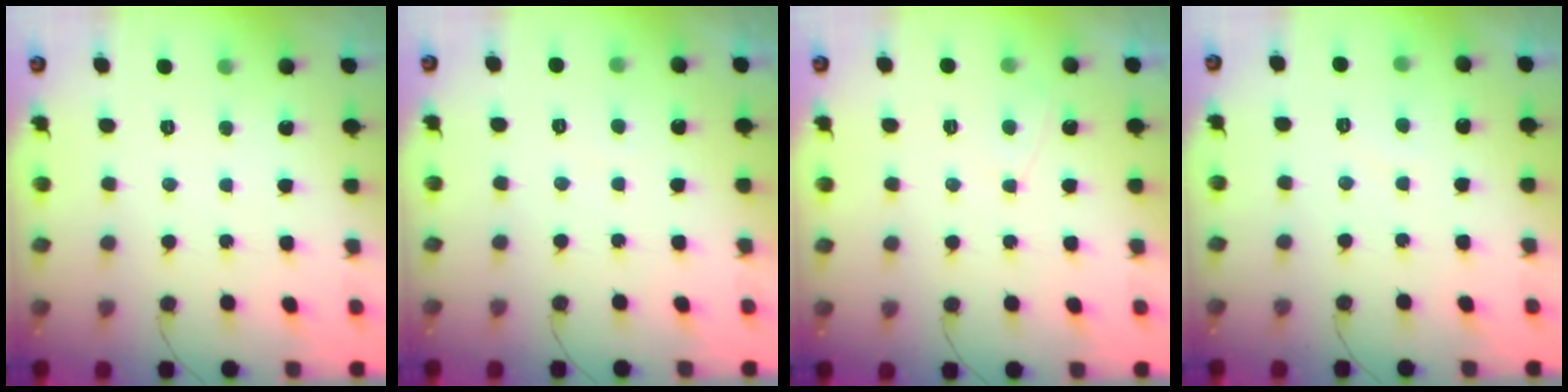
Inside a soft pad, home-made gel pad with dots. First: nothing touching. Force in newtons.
{"total": 1.0, "press": 0.8, "slide": 0.5}
{"total": 2.0, "press": 2.0, "slide": 0.3}
{"total": 0.8, "press": 0.6, "slide": 0.5}